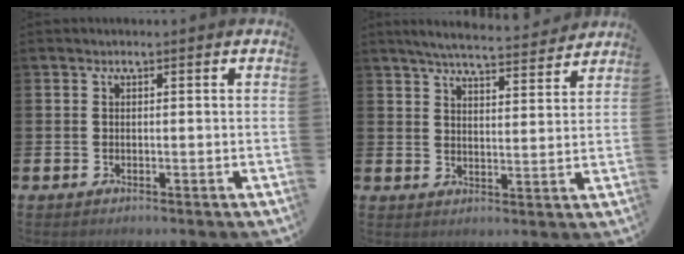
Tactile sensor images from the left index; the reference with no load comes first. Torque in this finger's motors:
{"motor_torque": [0.66, -0.67, 0.13, 0.11]}